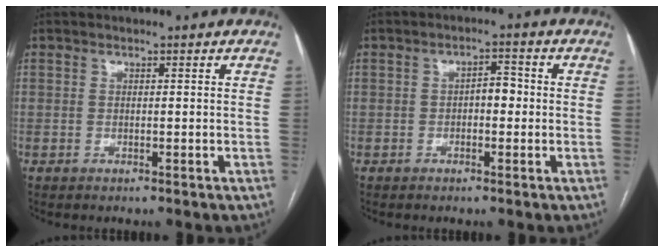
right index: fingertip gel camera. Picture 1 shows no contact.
{"total": 2.9, "force": [-0.3, 1.4, 2.5], "torque": [-0.033, 0.013, -0.006]}